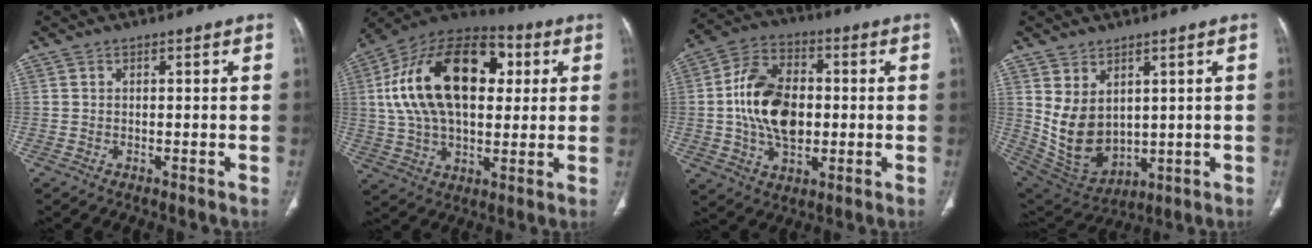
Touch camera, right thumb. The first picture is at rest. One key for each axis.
{"total": 26.0, "fx": 5.6, "fy": 15.1, "fz": 20.5, "tx": -0.350, "ty": 0.021, "tz": 0.090}
{"total": 15.5, "fx": -0.2, "fy": 9.9, "fz": 11.9, "tx": -0.200, "ty": 0.017, "tz": -0.001}
{"total": 11.2, "fx": 2.5, "fy": 7.8, "fz": 7.7, "tx": -0.124, "ty": -0.019, "tz": 0.084}